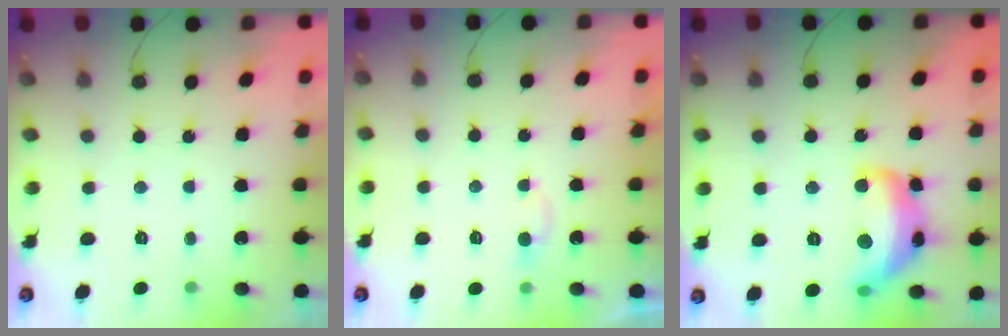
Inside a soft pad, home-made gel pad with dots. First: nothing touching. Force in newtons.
{"total": 2.8, "press": 2.8, "slide": 0.2}
{"total": 15.5, "press": 15.5, "slide": 0.8}